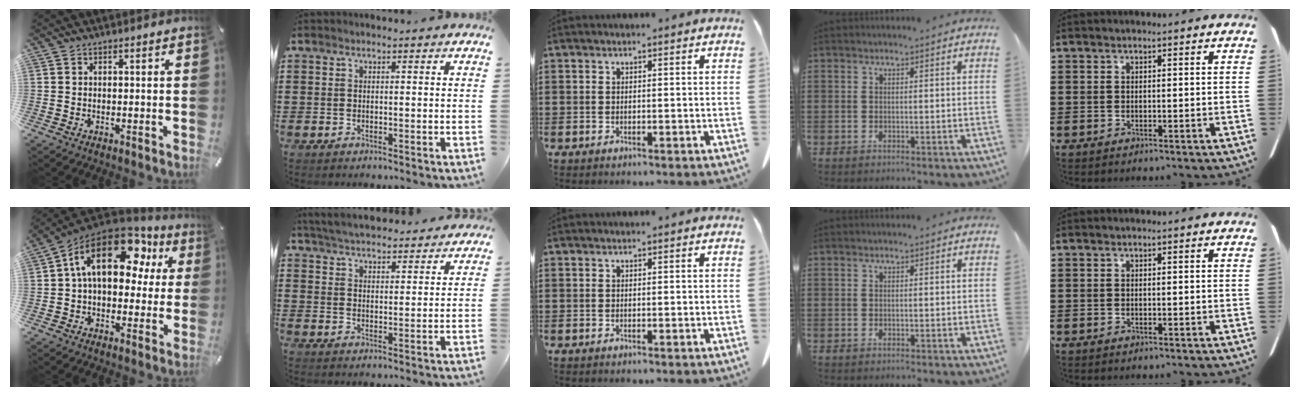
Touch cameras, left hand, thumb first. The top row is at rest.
{"thumb": {"total": 20.1, "force": [6.8, 11.9, 14.8], "torque": [-0.251, -0.022, 0.112]}, "index": {"total": 5.0, "force": [5.0, 0.3, 0.7], "torque": [-0.033, -0.026, 0.088]}}